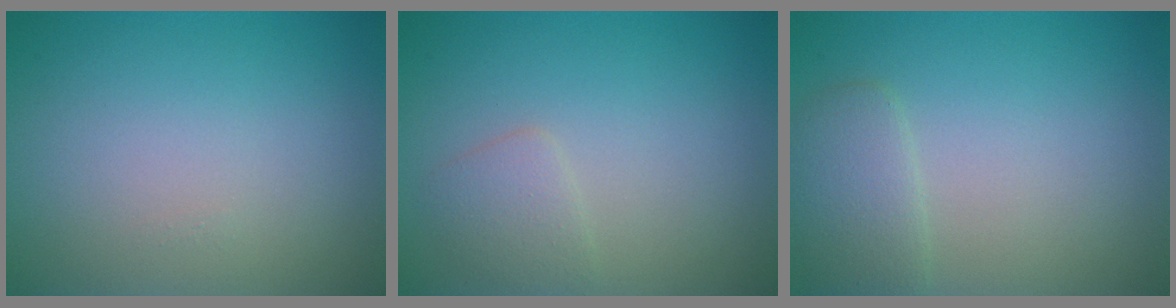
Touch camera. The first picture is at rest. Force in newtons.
{"total": 1.7, "press": 1.7, "slide": 0.0}
{"total": 2.4, "press": 2.4, "slide": 0.1}